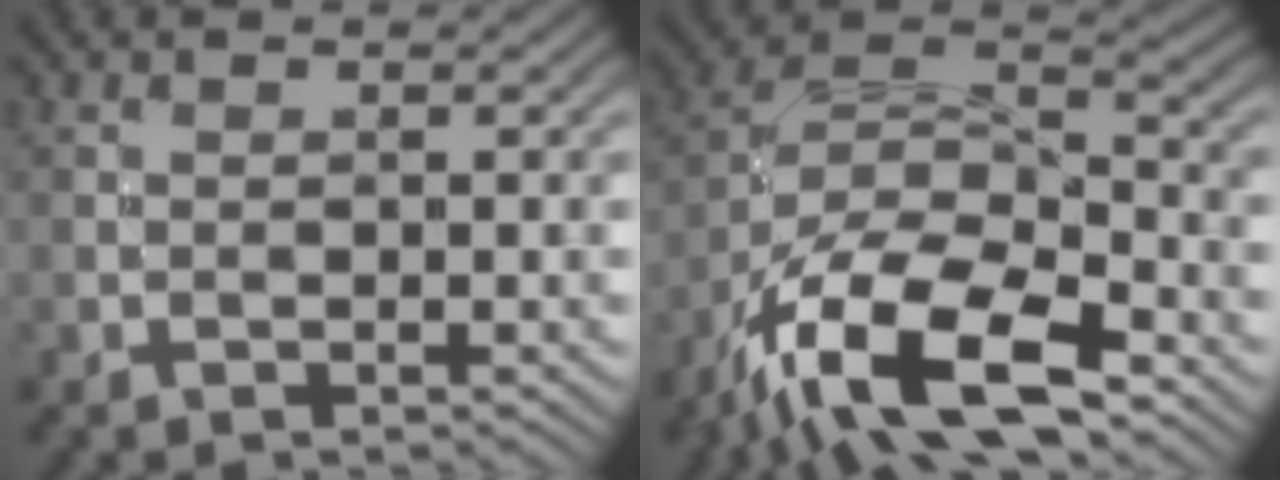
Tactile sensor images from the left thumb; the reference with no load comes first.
{"total": 16.2, "force": [-10.6, 6.2, 10.6], "torque": [-0.230, -0.019, -0.201]}